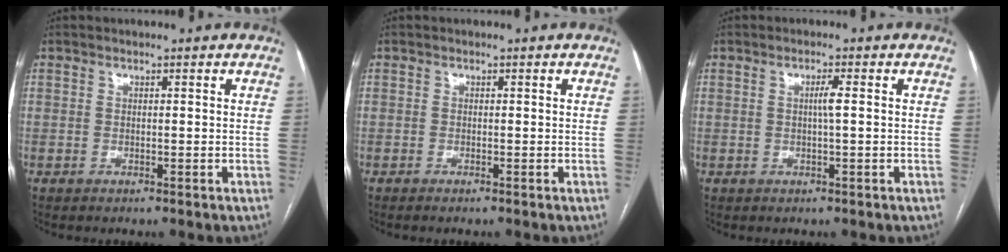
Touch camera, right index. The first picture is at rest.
{"total": 0.6, "force": [-0.5, 0.0, 0.3], "torque": [-0.009, -0.002, -0.009]}
{"total": 1.8, "force": [0.1, -0.2, 1.8], "torque": [-0.033, 0.001, 0.002]}